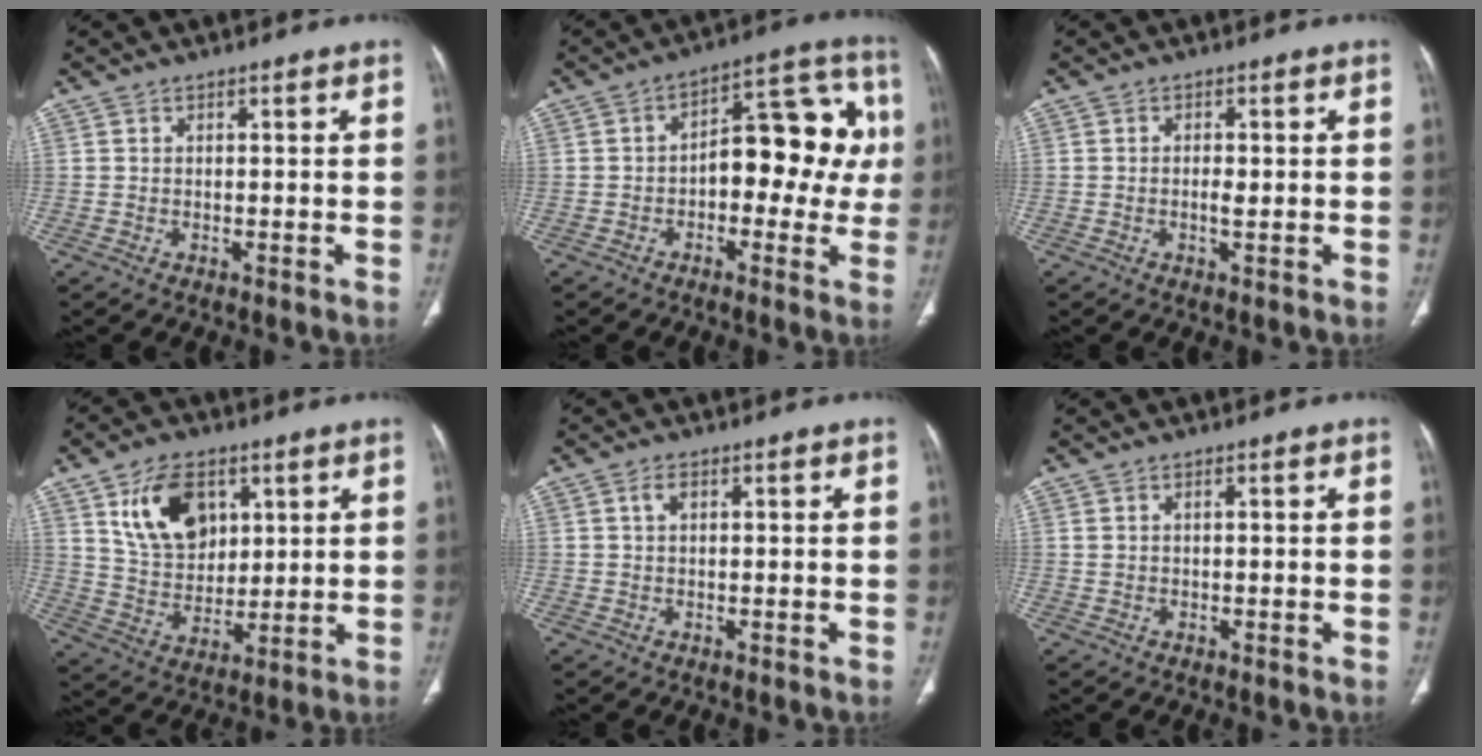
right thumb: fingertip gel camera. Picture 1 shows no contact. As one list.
[{"total": 15.8, "force": [-0.2, 8.7, 13.1], "torque": [-0.119, 0.048, -0.010]}, {"total": 1.9, "force": [-0.2, 0.8, 1.7], "torque": [-0.032, 0.000, -0.004]}, {"total": 13.3, "force": [5.7, 8.8, 8.2], "torque": [-0.110, -0.026, 0.114]}, {"total": 1.8, "force": [0.7, 1.0, 1.3], "torque": [-0.023, 0.007, 0.012]}, {"total": 0.8, "force": [0.3, 0.4, 0.6], "torque": [-0.014, 0.006, 0.010]}]